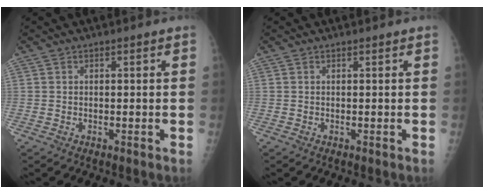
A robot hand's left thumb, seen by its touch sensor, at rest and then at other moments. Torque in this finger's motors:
{"motor_torque": [0.00, 0.00, -0.07, -0.04, 0.00]}